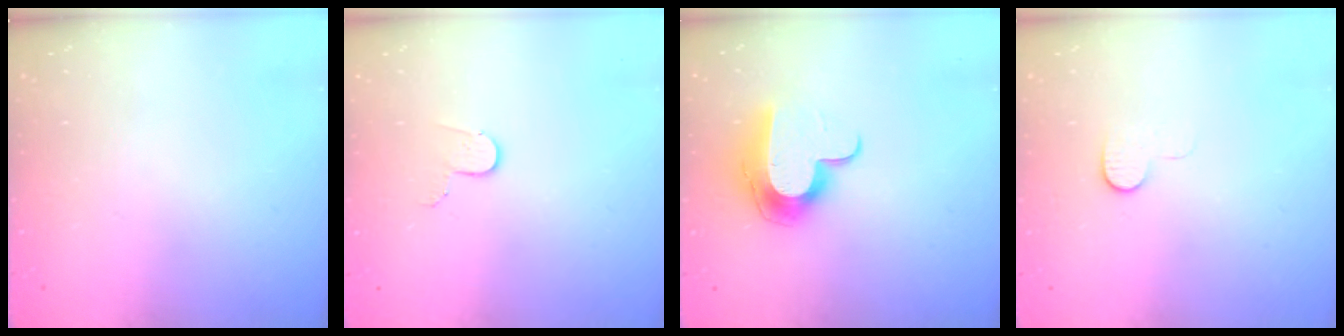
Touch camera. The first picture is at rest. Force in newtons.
{"total": 3.4, "press": 3.4, "slide": 0.3}
{"total": 11.6, "press": 11.6, "slide": 0.2}
{"total": 4.3, "press": 4.3, "slide": 0.3}